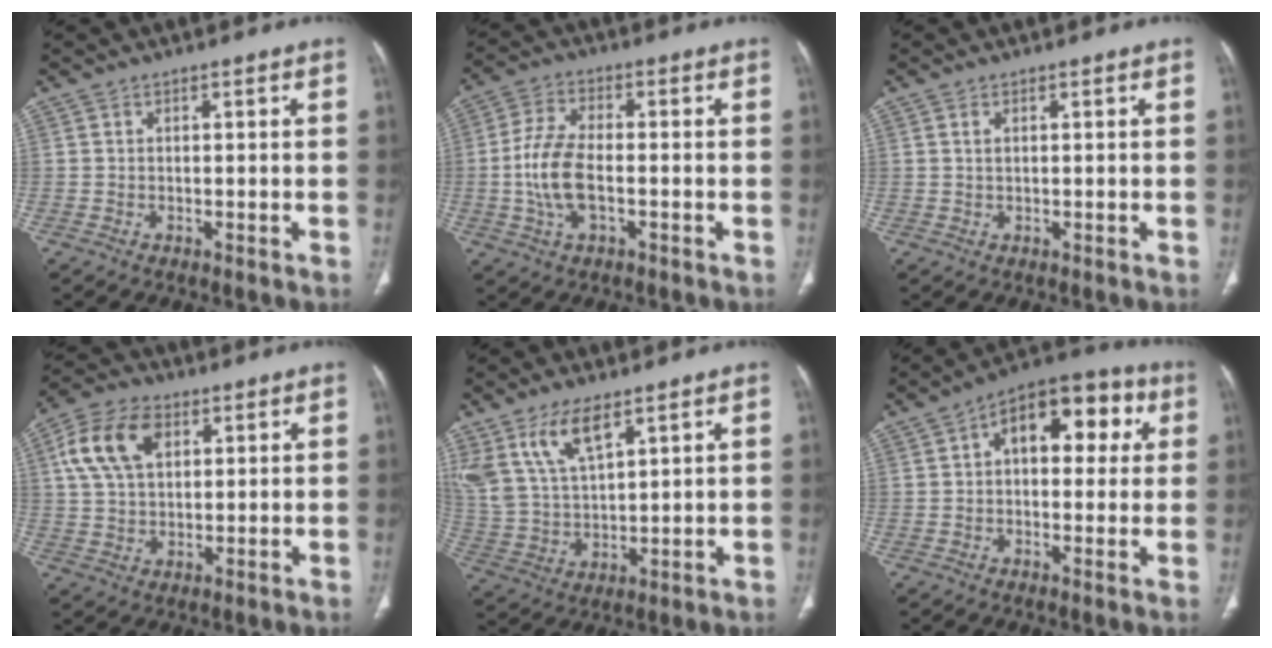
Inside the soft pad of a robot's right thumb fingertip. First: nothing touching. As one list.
[{"total": 9.5, "force": [-1.6, 4.7, 8.1], "torque": [-0.174, 0.015, -0.032]}, {"total": 1.0, "force": [0.5, 0.4, 0.8], "torque": [-0.019, 0.003, 0.012]}, {"total": 11.7, "force": [4.1, 7.4, 8.2], "torque": [-0.150, 0.008, 0.076]}, {"total": 11.6, "force": [7.0, 4.9, 7.9], "torque": [-0.155, -0.021, 0.151]}, {"total": 15.0, "force": [3.8, 8.5, 11.7], "torque": [-0.118, 0.030, 0.047]}]